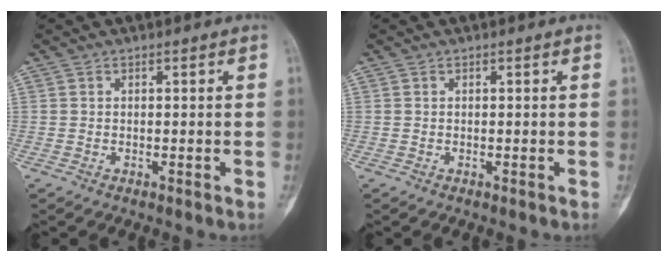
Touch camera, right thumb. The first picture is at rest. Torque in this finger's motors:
{"motor_torque": [0.17, 0.17, 0.01, 0.00, 0.00]}